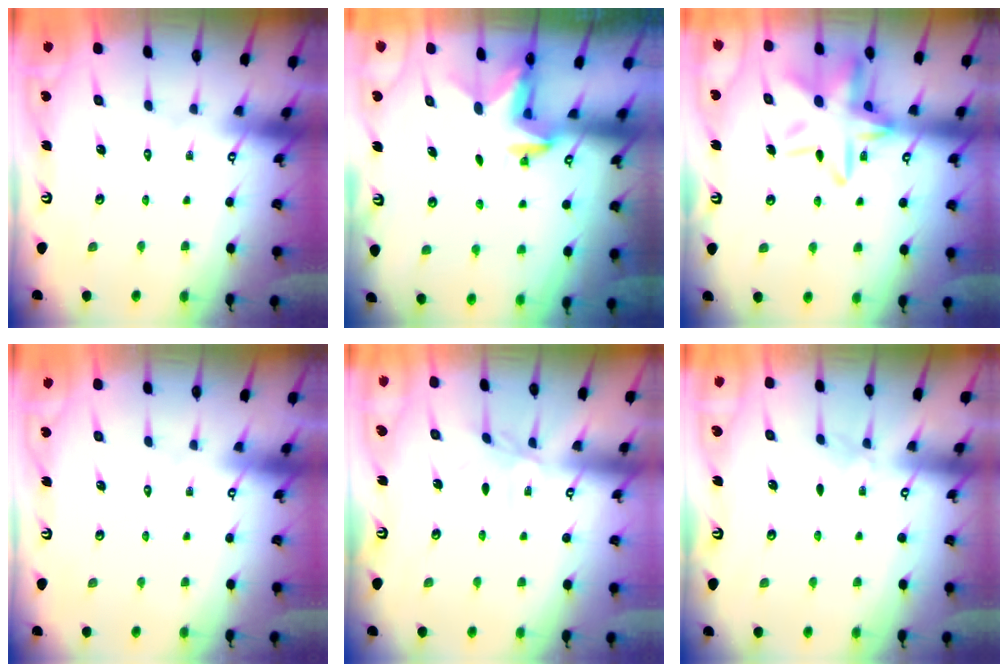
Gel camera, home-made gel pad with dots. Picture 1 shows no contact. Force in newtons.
{"total": 2.3, "press": 2.3, "slide": 0.4}
{"total": 17.7, "press": 17.6, "slide": 1.4}
{"total": 0.0}
{"total": 4.4, "press": 4.4, "slide": 0.5}
{"total": 3.0, "press": 2.9, "slide": 0.5}